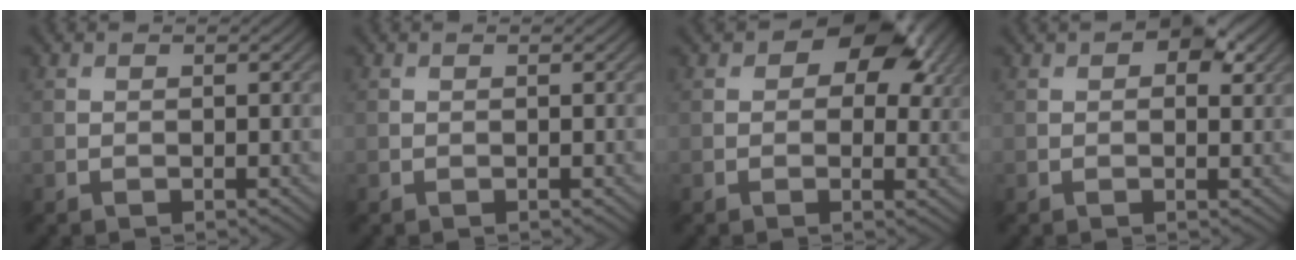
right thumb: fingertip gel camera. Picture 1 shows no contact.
{"total": 0.0}
{"total": 9.2, "force": [4.2, 5.4, 6.1], "torque": [-0.074, 0.001, 0.062]}
{"total": 4.4, "force": [2.0, 2.3, 3.2], "torque": [-0.042, 0.002, 0.025]}